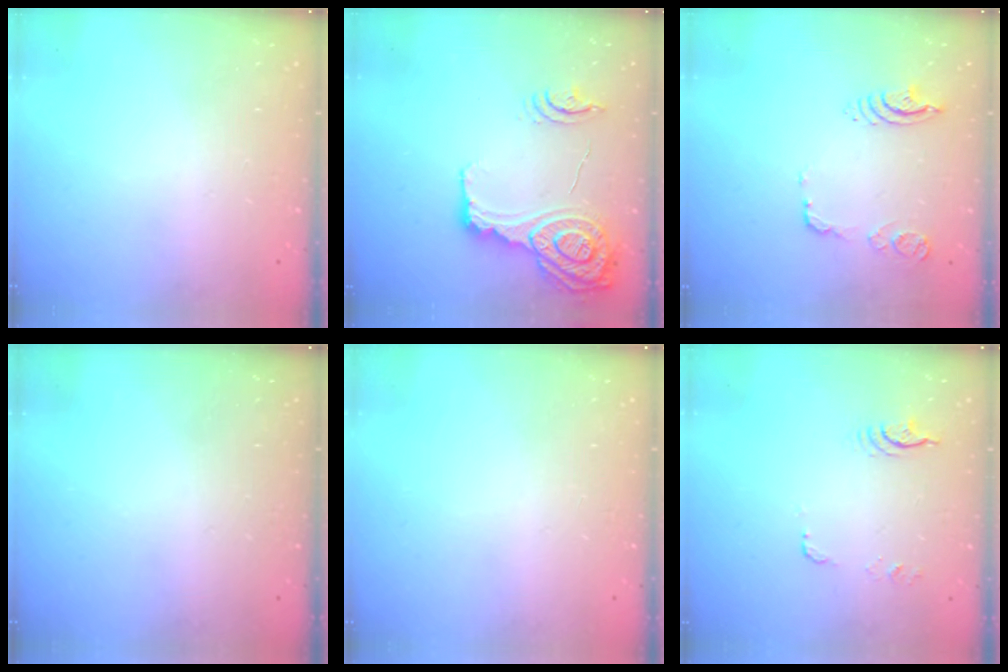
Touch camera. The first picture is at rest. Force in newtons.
{"total": 16.0, "press": 15.9, "slide": 1.2}
{"total": 10.8, "press": 10.7, "slide": 1.4}
{"total": 0.0}
{"total": 0.0}
{"total": 14.8, "press": 7.2, "slide": 12.9}